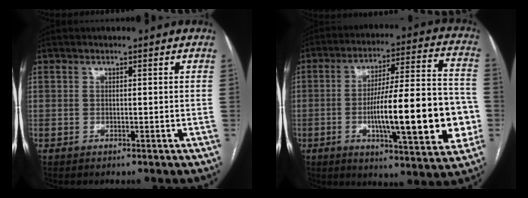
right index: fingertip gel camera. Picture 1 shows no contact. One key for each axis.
{"total": 21.2, "fx": -4.1, "fy": 3.7, "fz": 20.4, "tx": -0.272, "ty": 0.021, "tz": -0.050}